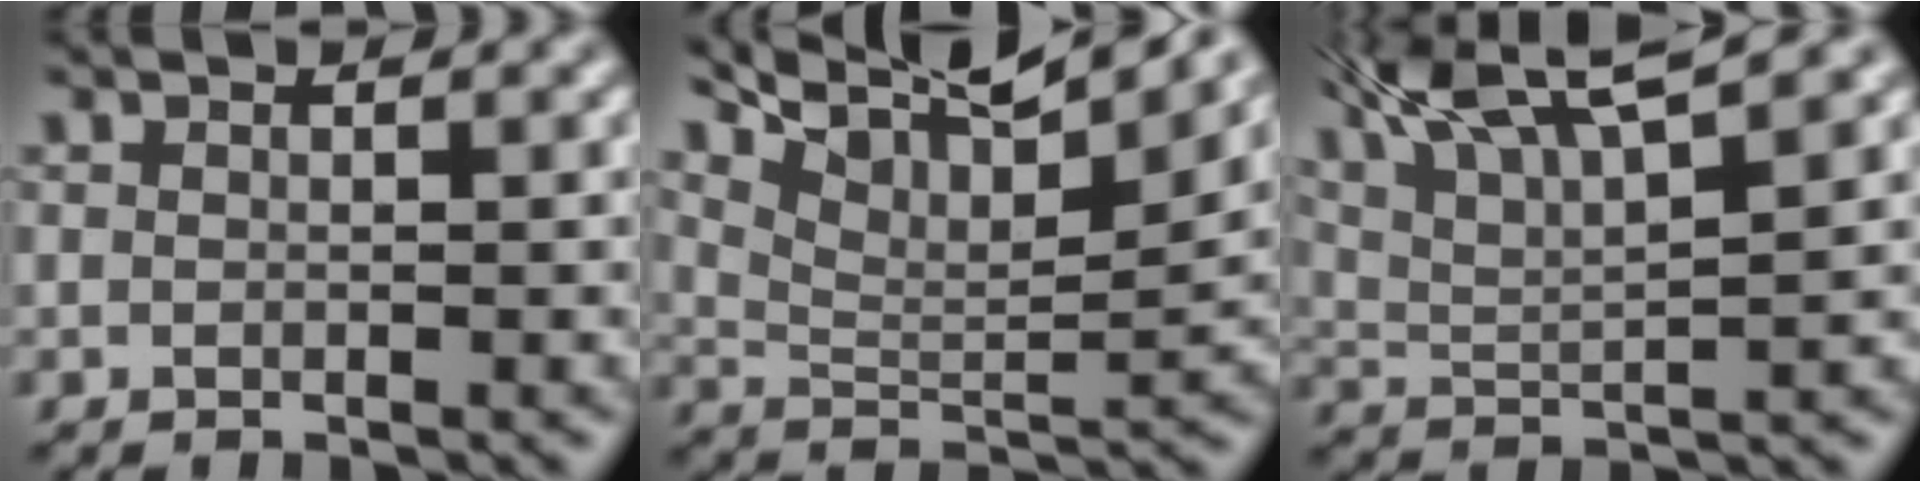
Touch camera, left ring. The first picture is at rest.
{"total": 11.2, "force": [8.0, 3.2, 7.1], "torque": [-0.129, 0.014, 0.133]}
{"total": 10.8, "force": [7.2, 2.8, 7.6], "torque": [-0.155, 0.045, 0.101]}